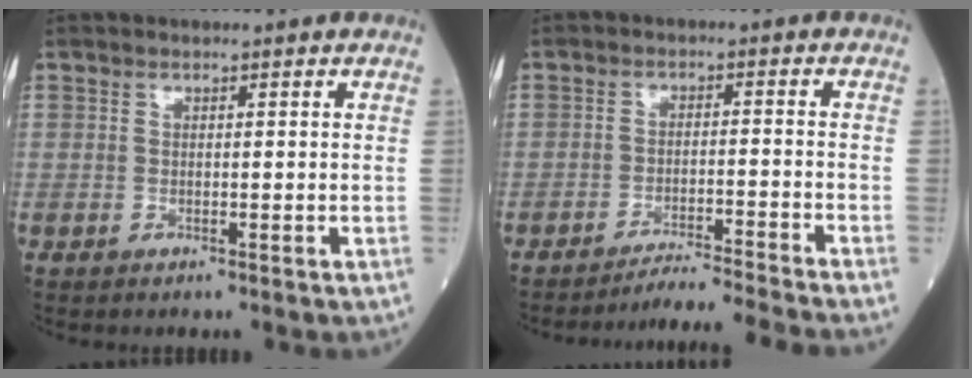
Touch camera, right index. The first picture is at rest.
{"total": 8.7, "force": [-8.0, -3.1, 1.6], "torque": [-0.011, -0.013, -0.127]}